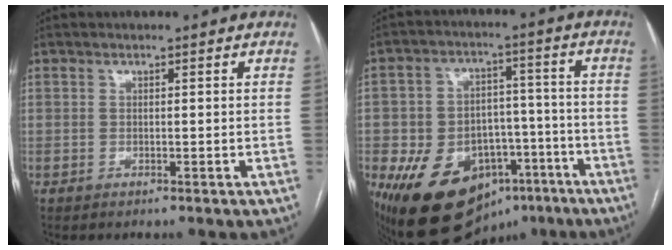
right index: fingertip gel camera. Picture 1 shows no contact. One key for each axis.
{"total": 18.4, "fx": -10.5, "fy": 12.1, "fz": 9.1, "tx": -0.144, "ty": 0.049, "tz": -0.153}